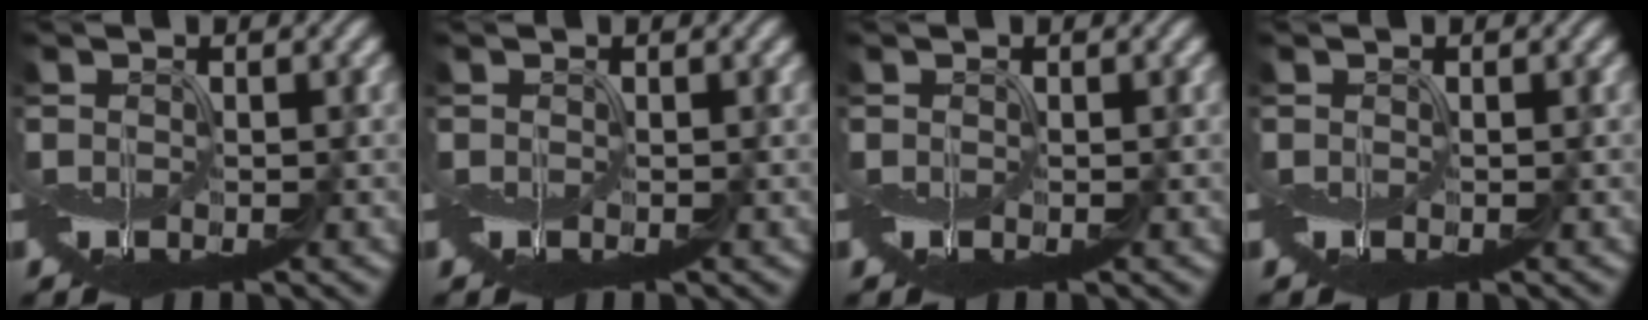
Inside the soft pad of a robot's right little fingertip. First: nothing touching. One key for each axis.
{"total": 0.0}
{"total": 0.0}
{"total": 0.0}